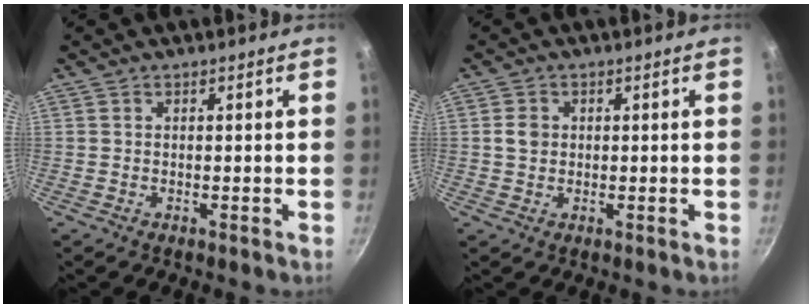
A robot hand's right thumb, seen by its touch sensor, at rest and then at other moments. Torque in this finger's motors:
{"motor_torque": [0.20, 0.46, 0.52, -0.35, 0.00]}